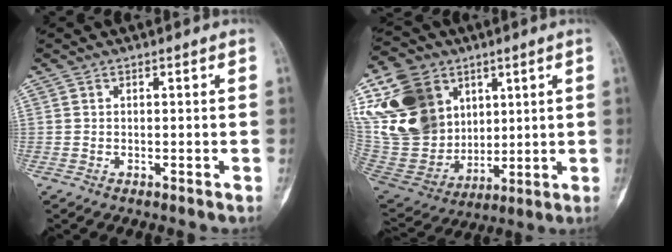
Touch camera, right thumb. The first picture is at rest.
{"total": 26.1, "force": [9.5, 19.7, 14.3], "torque": [-0.295, 0.000, 0.198]}